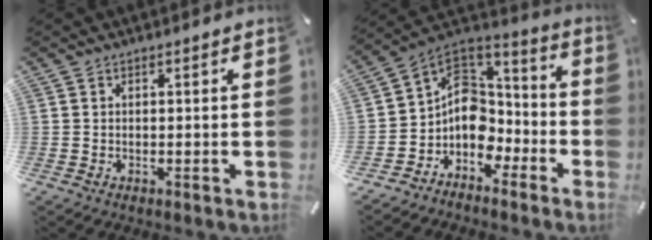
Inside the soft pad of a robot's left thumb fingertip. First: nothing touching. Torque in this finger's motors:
{"motor_torque": [-0.39, 1.82, 0.51, -0.04, 0.07]}